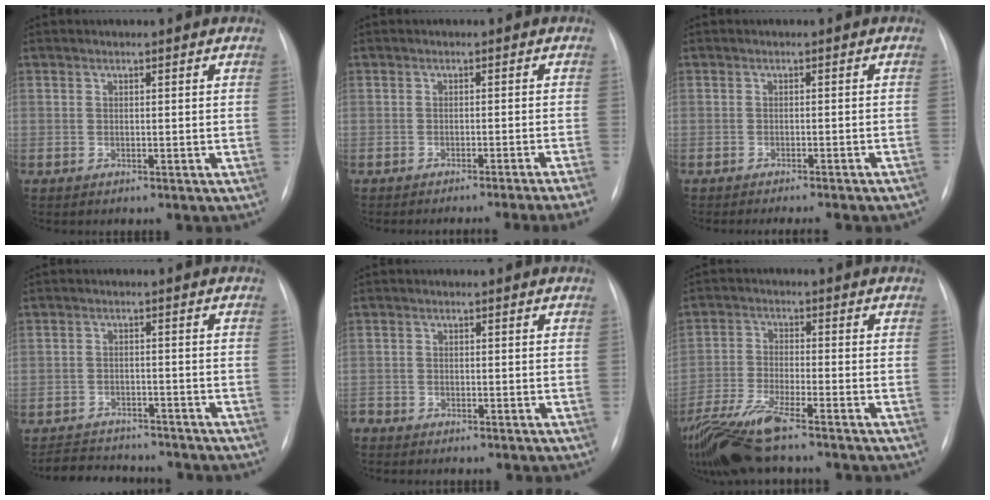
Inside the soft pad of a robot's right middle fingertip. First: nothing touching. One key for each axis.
{"total": 9.9, "fx": -8.8, "fy": -2.6, "fz": 3.6, "tx": -0.013, "ty": -0.022, "tz": -0.105}
{"total": 7.4, "fx": -6.4, "fy": -0.8, "fz": 3.7, "tx": -0.022, "ty": -0.008, "tz": -0.080}
{"total": 8.2, "fx": -7.6, "fy": 2.4, "fz": 1.8, "tx": -0.030, "ty": 0.004, "tz": -0.108}
{"total": 1.9, "fx": -1.8, "fy": 0.5, "fz": 0.2, "tx": -0.003, "ty": -0.004, "tz": -0.029}
{"total": 10.7, "fx": -8.3, "fy": 0.7, "fz": 6.6, "tx": -0.138, "ty": -0.029, "tz": -0.155}